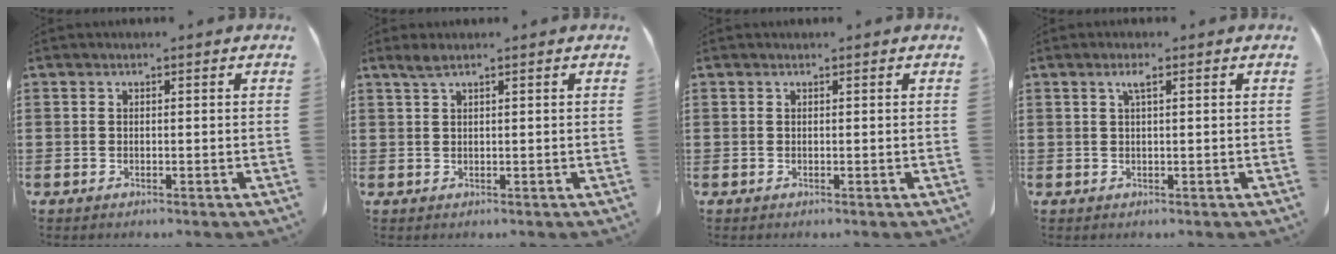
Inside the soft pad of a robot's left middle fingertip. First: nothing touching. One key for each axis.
{"total": 1.5, "fx": 1.1, "fy": 0.1, "fz": 1.1, "tx": -0.024, "ty": 0.000, "tz": 0.020}
{"total": 0.0}
{"total": 1.7, "fx": 0.7, "fy": 0.2, "fz": 1.5, "tx": -0.031, "ty": 0.004, "tz": 0.011}